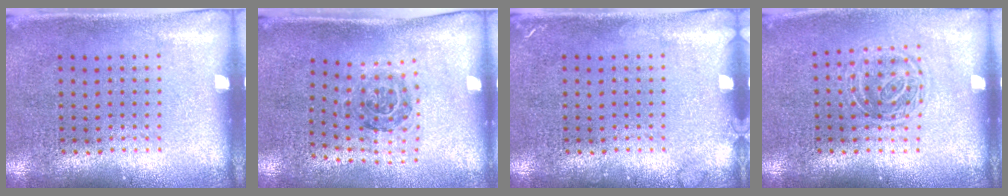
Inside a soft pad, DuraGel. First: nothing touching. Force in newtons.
{"total": 1.1, "press": 1.1, "slide": 0.4}
{"total": 0.8, "press": 0.8, "slide": 0.1}
{"total": 1.3, "press": 1.0, "slide": 0.8}